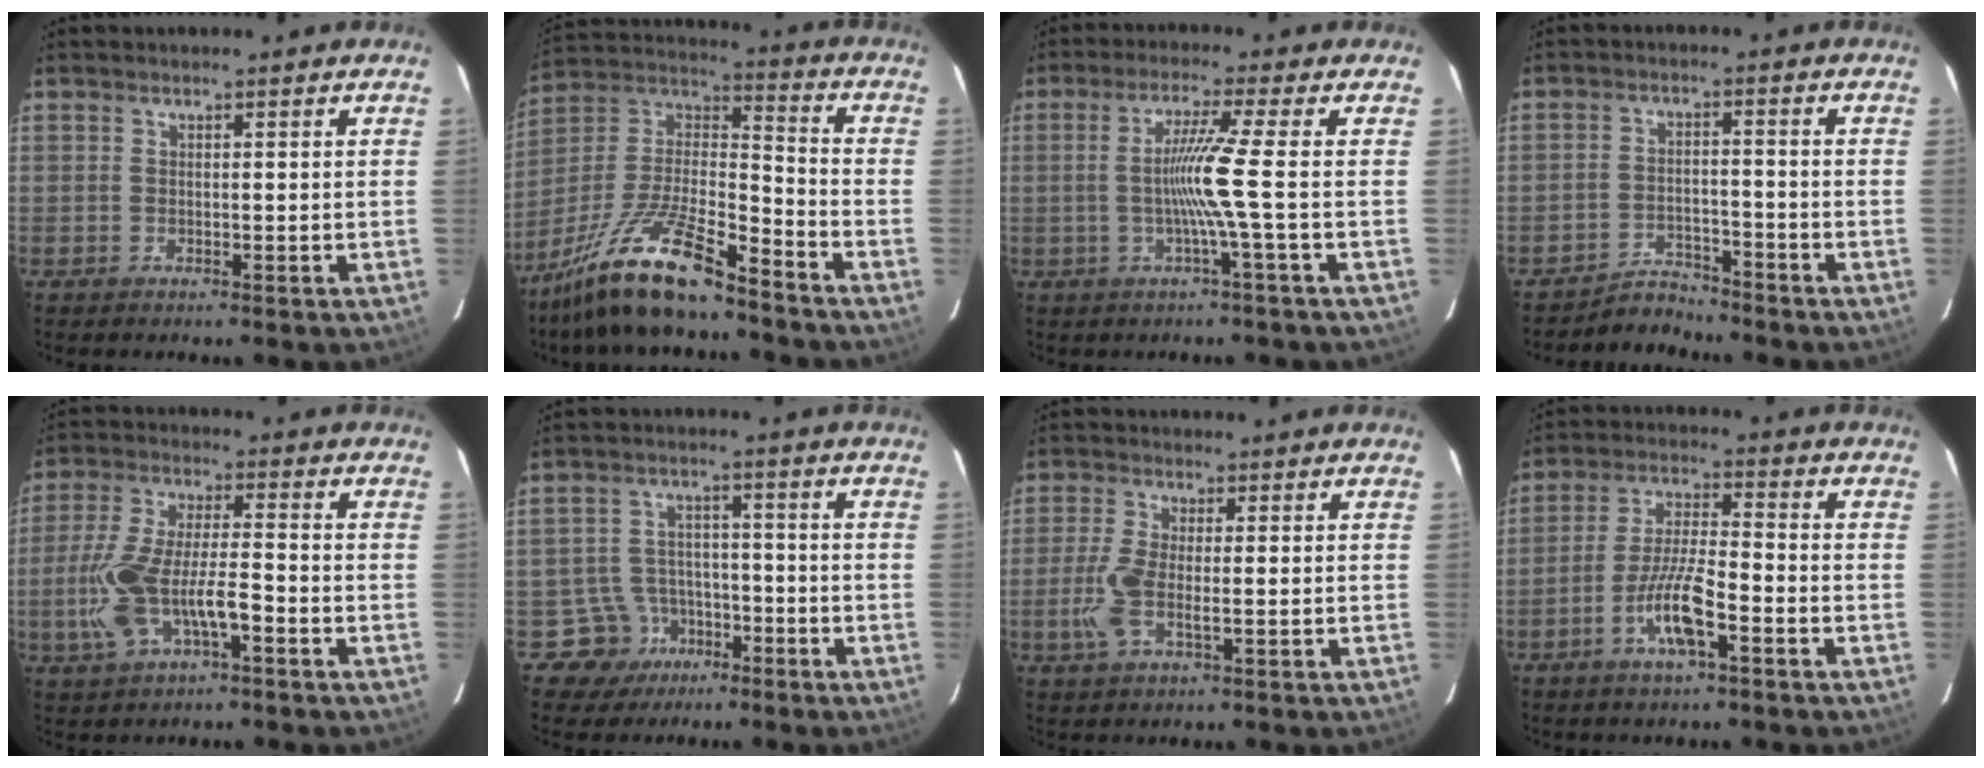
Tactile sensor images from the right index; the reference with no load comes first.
{"total": 16.8, "force": [-12.6, 2.9, 10.7], "torque": [-0.222, -0.002, -0.231]}
{"total": 6.5, "force": [-0.8, -2.3, 6.0], "torque": [-0.121, -0.002, -0.011]}
{"total": 4.0, "force": [-3.8, 0.9, -0.9], "torque": [0.016, 0.001, -0.062]}
{"total": 10.7, "force": [-3.5, 2.9, 9.6], "torque": [-0.204, 0.008, -0.060]}
{"total": 6.6, "force": [-3.2, 5.8, -0.4], "torque": [0.016, 0.013, -0.047]}
{"total": 5.4, "force": [-1.0, 1.7, 5.0], "torque": [-0.122, -0.006, -0.019]}
{"total": 8.7, "force": [-3.9, 1.4, 7.7], "torque": [-0.153, -0.001, -0.073]}